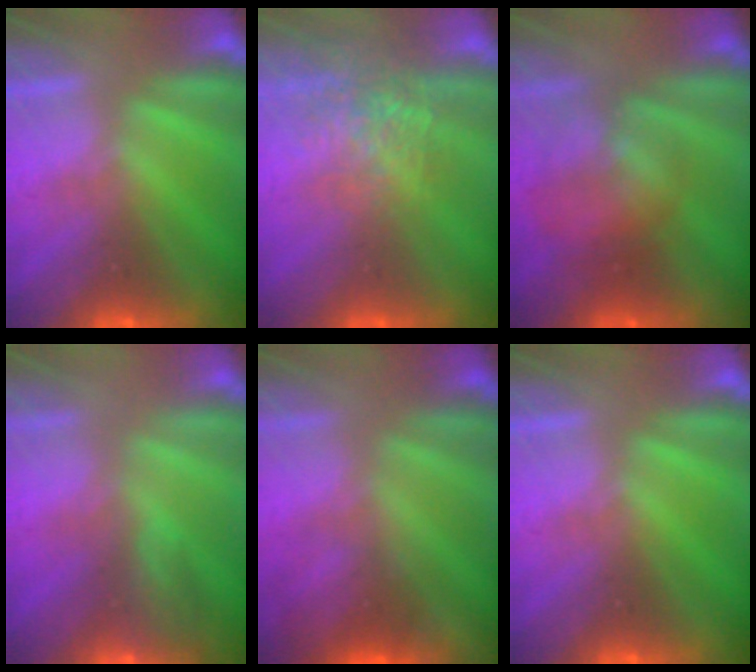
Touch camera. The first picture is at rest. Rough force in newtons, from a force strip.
{"total": 3.7}
{"total": 2.3}
{"total": 8.8}
{"total": 4.6}
{"total": 0.0}